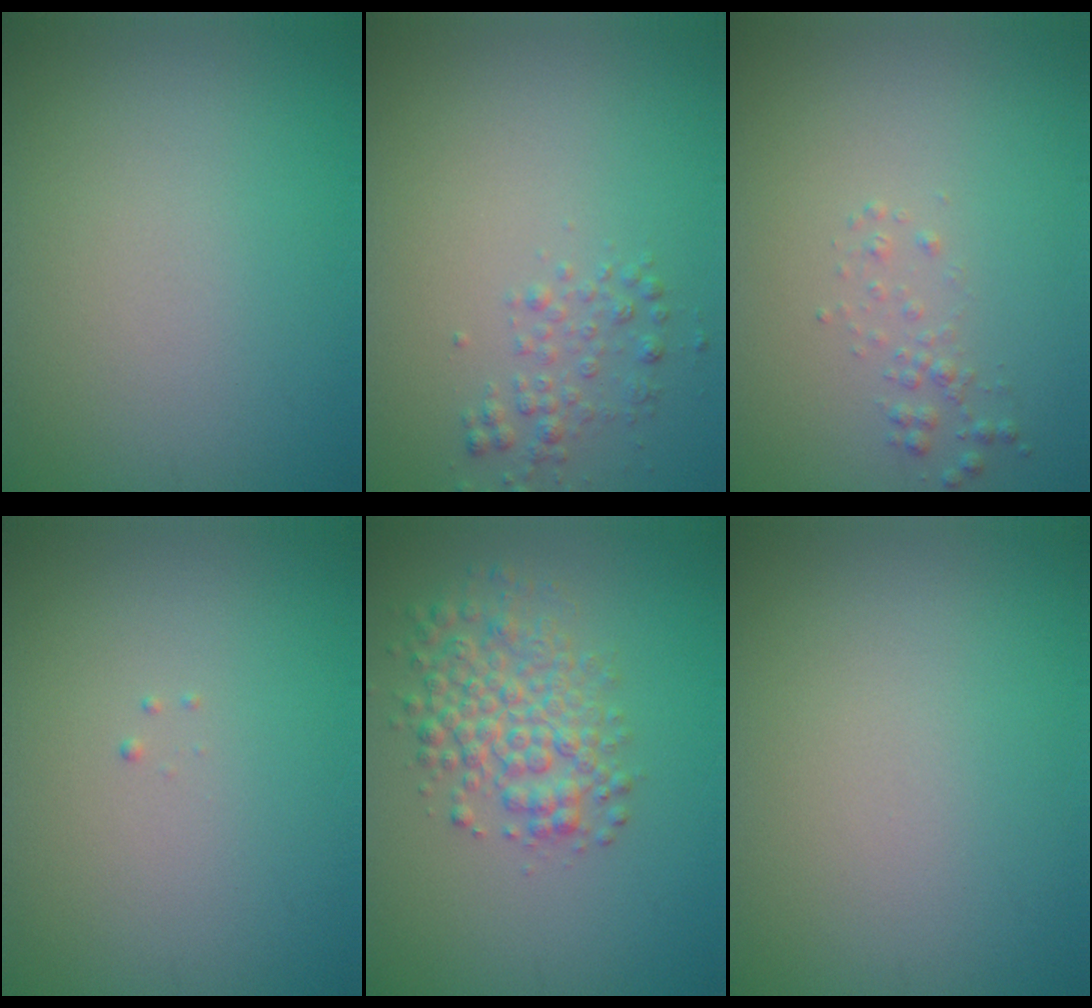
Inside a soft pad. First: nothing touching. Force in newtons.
{"total": 1.6, "press": 1.6, "slide": 0.0}
{"total": 1.1, "press": 1.1, "slide": 0.0}
{"total": 0.0}
{"total": 4.3, "press": 4.3, "slide": 0.1}
{"total": 0.0}